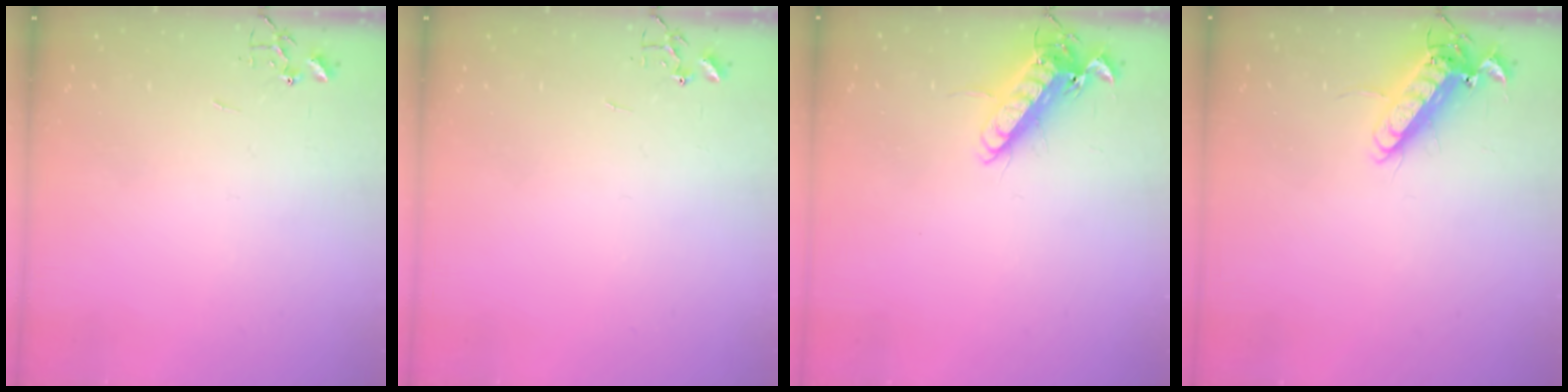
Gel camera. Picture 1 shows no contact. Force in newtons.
{"total": 0.0}
{"total": 12.8, "press": 12.7, "slide": 1.9}
{"total": 13.2, "press": 13.0, "slide": 2.1}